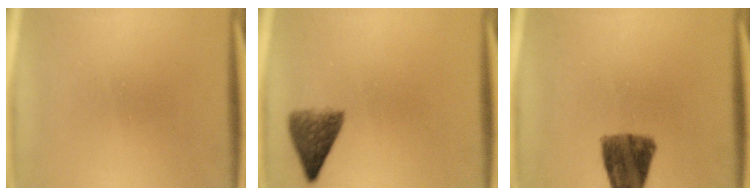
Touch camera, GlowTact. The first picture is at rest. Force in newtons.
{"total": 5.2}
{"total": 8.4}